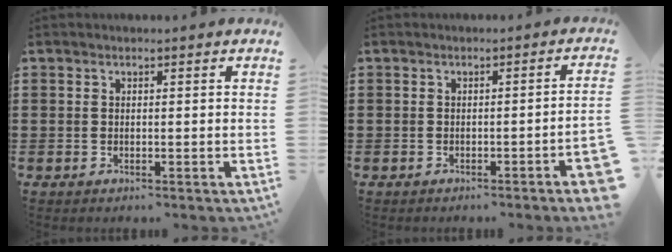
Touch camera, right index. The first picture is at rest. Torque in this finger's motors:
{"motor_torque": [1.18, -0.96, 1.05, 0.06]}